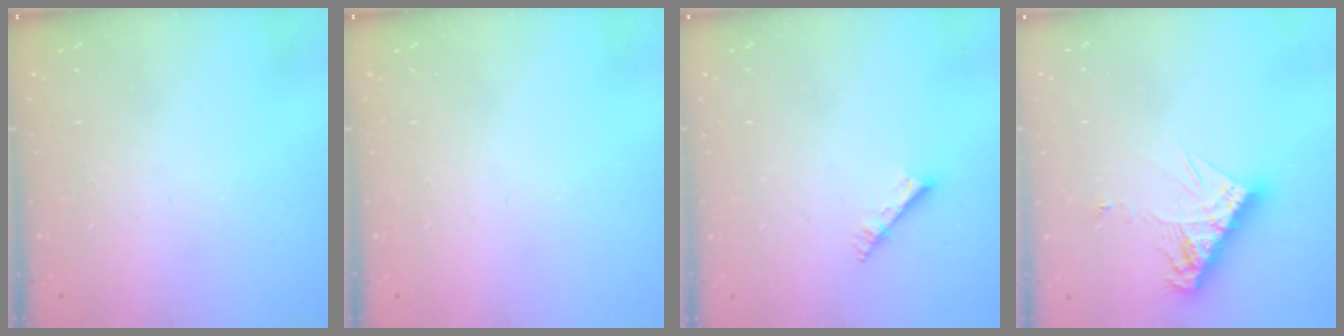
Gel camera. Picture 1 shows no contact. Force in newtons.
{"total": 0.0}
{"total": 3.0, "press": 3.0, "slide": 0.3}
{"total": 10.5, "press": 10.4, "slide": 0.9}